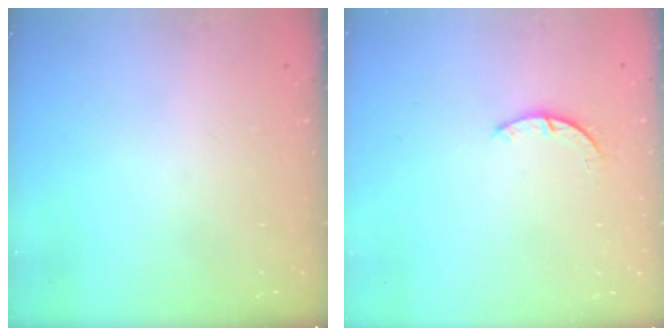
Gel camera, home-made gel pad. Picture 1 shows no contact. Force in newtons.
{"total": 2.4, "press": 2.4, "slide": 0.3}